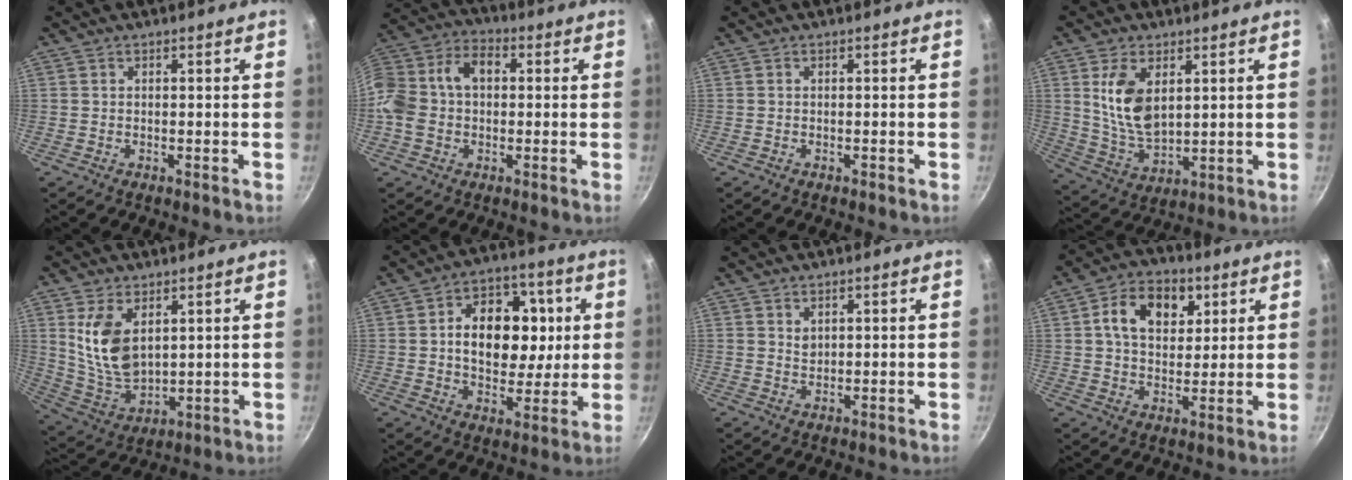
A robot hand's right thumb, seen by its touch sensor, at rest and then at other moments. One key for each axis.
{"total": 13.8, "fx": 0.2, "fy": 10.2, "fz": 9.3, "tx": -0.176, "ty": 0.045, "tz": -0.005}
{"total": 0.0}
{"total": 11.0, "fx": 3.3, "fy": 6.1, "fz": 8.5, "tx": -0.151, "ty": -0.022, "tz": 0.075}
{"total": 11.5, "fx": 3.9, "fy": 6.6, "fz": 8.6, "tx": -0.150, "ty": -0.023, "tz": 0.094}
{"total": 16.2, "fx": 1.9, "fy": 11.2, "fz": 11.5, "tx": -0.120, "ty": 0.015, "tz": 0.028}
{"total": 1.4, "fx": 0.8, "fy": 0.9, "fz": 0.7, "tx": -0.003, "ty": -0.009, "tz": 0.017}
{"total": 11.8, "fx": 3.8, "fy": 8.0, "fz": 7.7, "tx": -0.098, "ty": -0.003, "tz": 0.061}